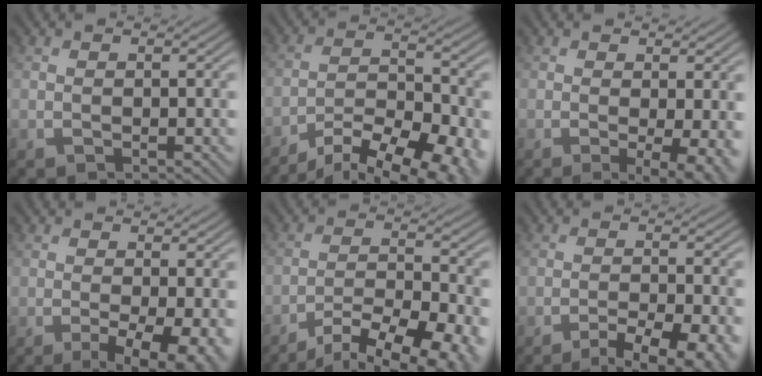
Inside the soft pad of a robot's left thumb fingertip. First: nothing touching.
{"total": 13.9, "force": [-10.7, 4.9, 7.6], "torque": [-0.131, -0.033, -0.152]}
{"total": 4.4, "force": [-0.4, 1.0, 4.3], "torque": [-0.068, -0.011, -0.005]}
{"total": 6.5, "force": [-1.9, 1.7, 5.9], "torque": [-0.092, -0.010, -0.025]}
{"total": 13.0, "force": [-9.7, 3.9, 7.8], "torque": [-0.140, -0.029, -0.133]}
{"total": 8.1, "force": [-5.7, 1.7, 5.5], "torque": [-0.089, -0.010, -0.074]}